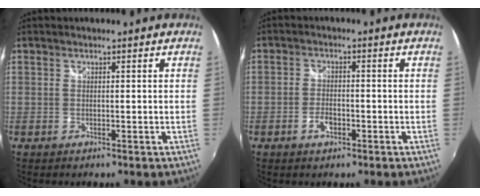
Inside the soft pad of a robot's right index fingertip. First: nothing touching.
{"total": 3.3, "force": [-1.7, 1.8, 2.3], "torque": [-0.050, 0.003, -0.030]}